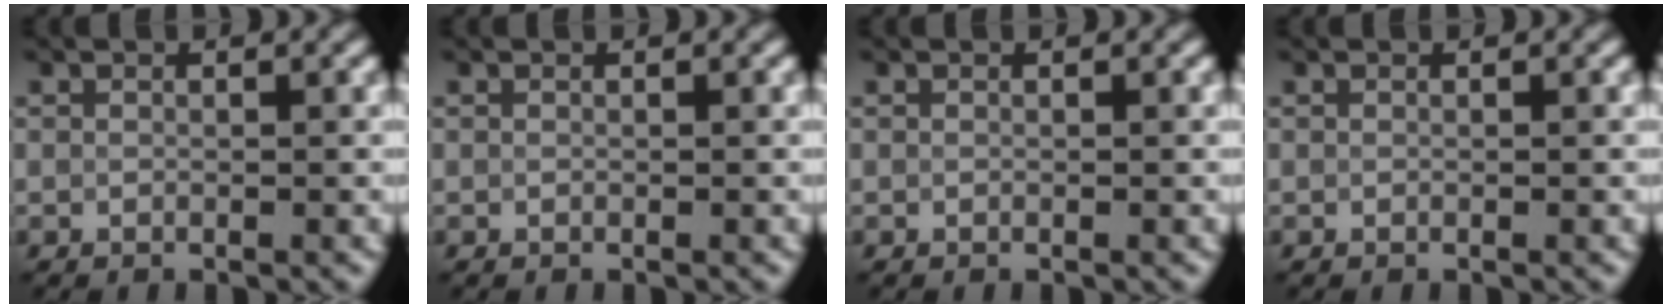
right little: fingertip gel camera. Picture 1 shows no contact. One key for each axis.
{"total": 0.0}
{"total": 0.0}
{"total": 0.0}